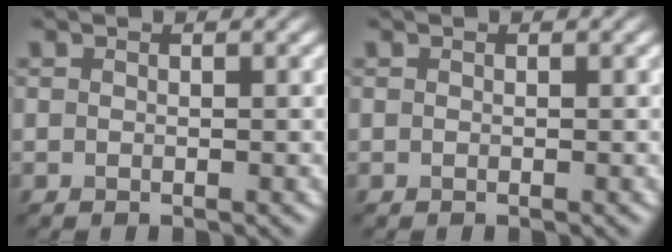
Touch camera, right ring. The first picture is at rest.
{"total": 0.0}